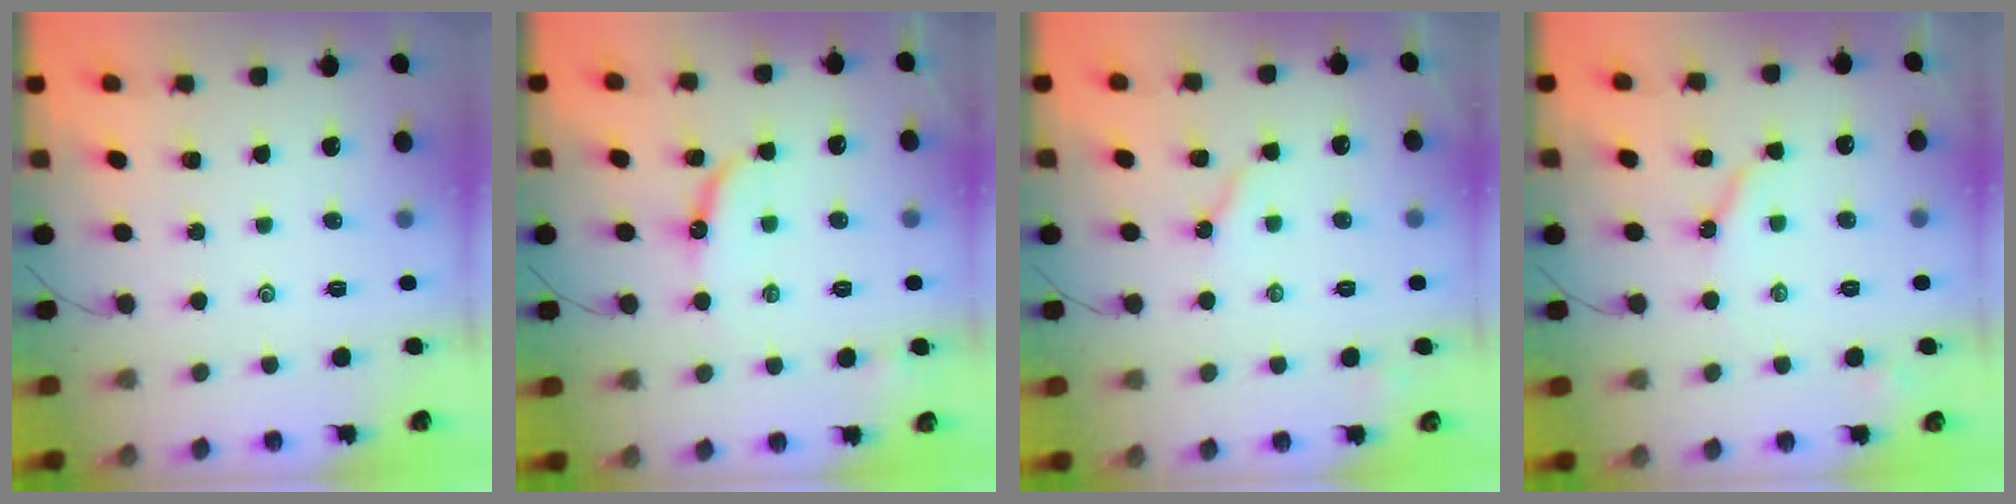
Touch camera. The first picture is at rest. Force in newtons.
{"total": 8.1, "press": 8.1, "slide": 0.6}
{"total": 2.9, "press": 2.9, "slide": 0.4}
{"total": 5.1, "press": 5.1, "slide": 0.7}